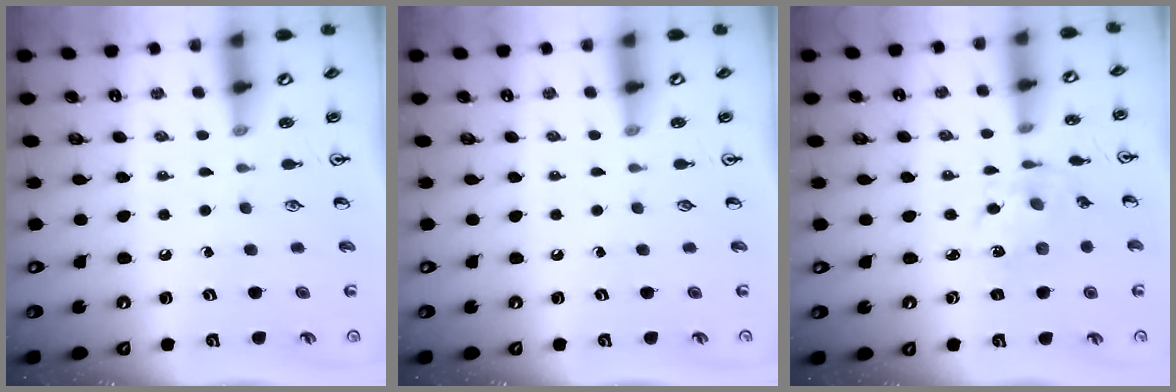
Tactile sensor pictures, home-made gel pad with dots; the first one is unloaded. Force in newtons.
{"total": 0.0}
{"total": 6.0, "press": 5.8, "slide": 1.7}